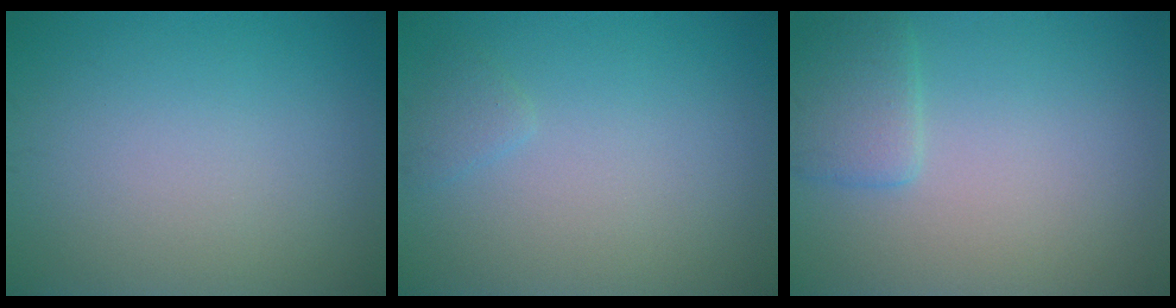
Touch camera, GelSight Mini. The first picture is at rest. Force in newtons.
{"total": 0.9, "press": 0.9, "slide": 0.1}
{"total": 2.4, "press": 2.3, "slide": 0.2}